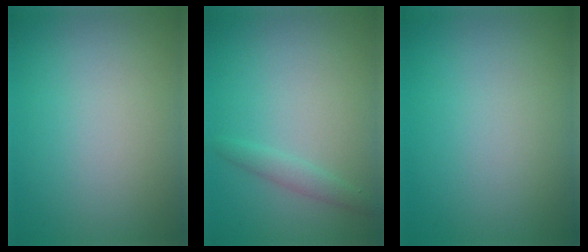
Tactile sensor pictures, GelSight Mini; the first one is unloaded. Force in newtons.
{"total": 1.3, "press": 1.3, "slide": 0.1}
{"total": 0.0}